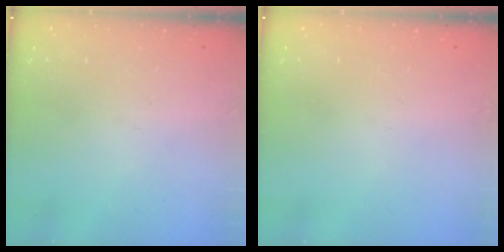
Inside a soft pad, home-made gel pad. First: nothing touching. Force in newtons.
{"total": 0.0}